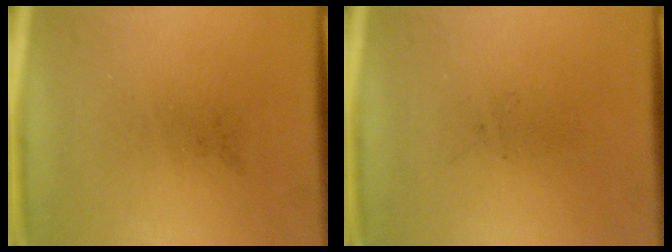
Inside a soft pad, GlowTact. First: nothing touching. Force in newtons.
{"total": 0.0}